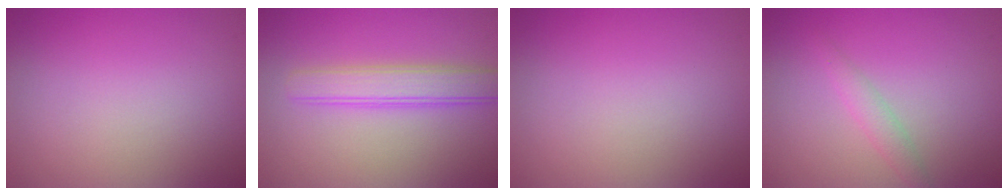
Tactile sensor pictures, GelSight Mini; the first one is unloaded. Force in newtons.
{"total": 3.6, "press": 3.6, "slide": 0.1}
{"total": 0.0}
{"total": 1.5, "press": 1.5, "slide": 0.1}